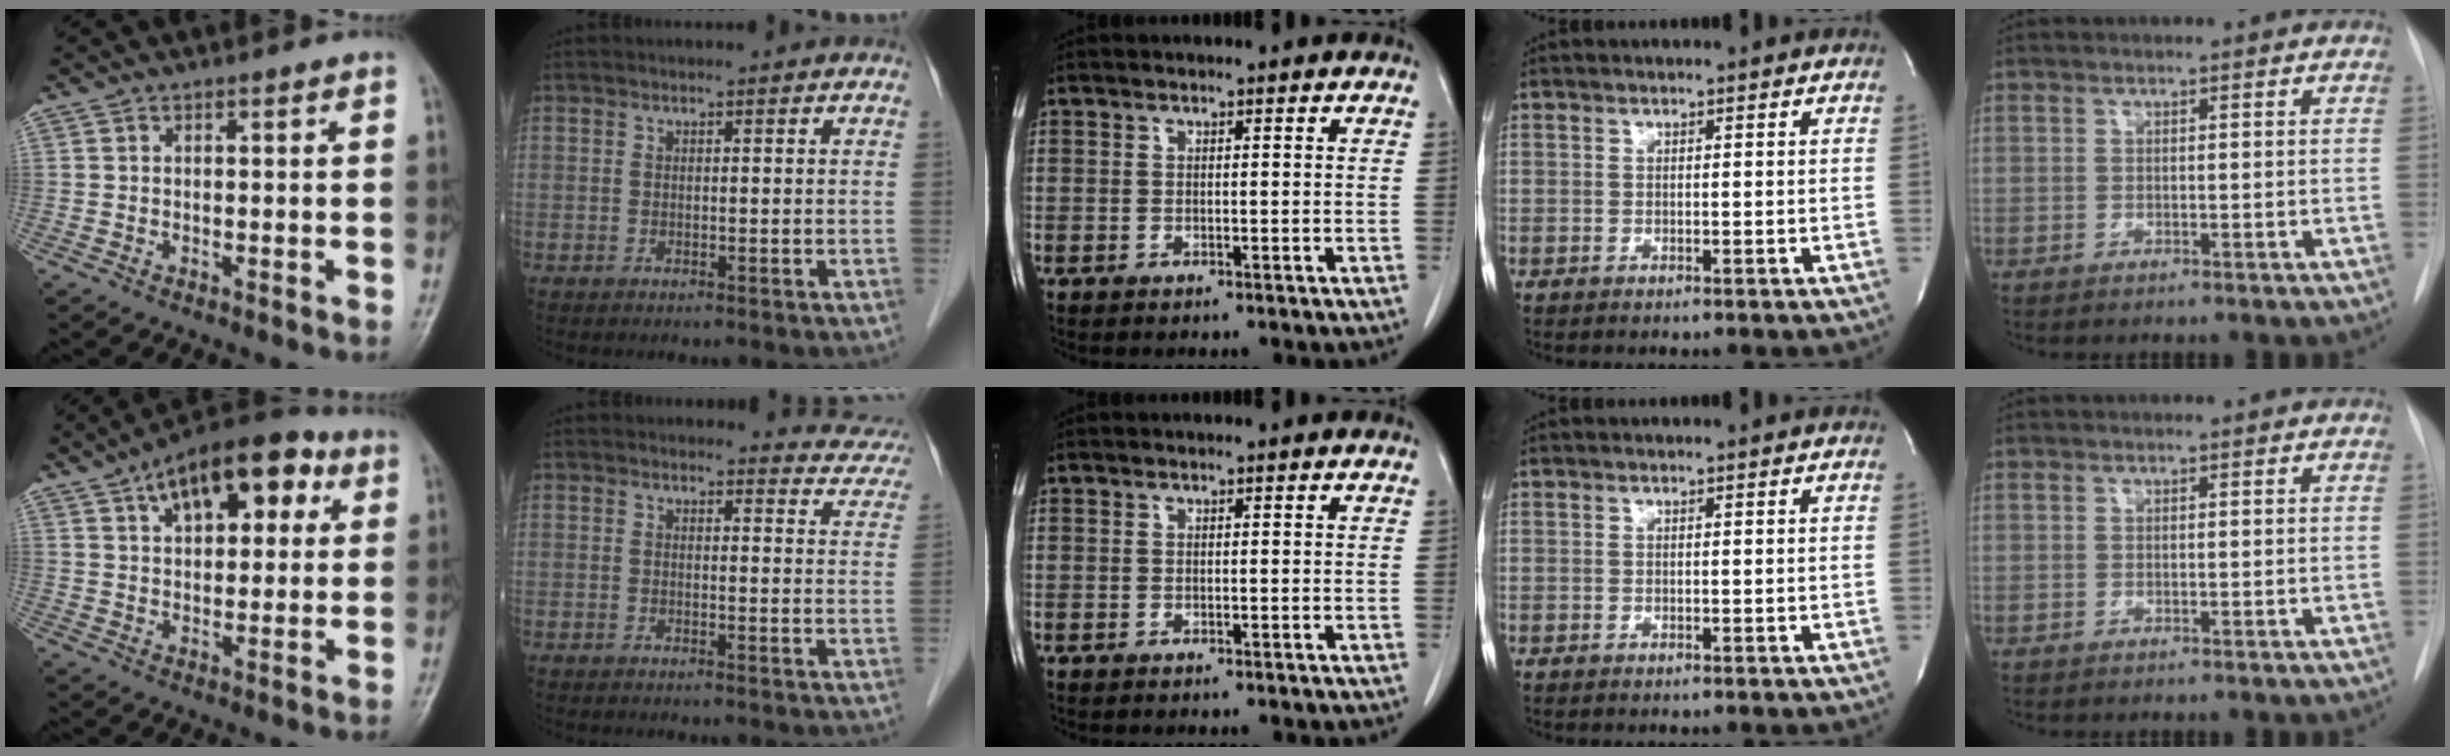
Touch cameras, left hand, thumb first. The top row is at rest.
{"thumb": {"total": 16.1, "force": [6.9, 8.3, 12.0], "torque": [-0.139, 0.007, 0.099]}, "index": {"total": 6.0, "force": [5.8, 1.5, -0.5], "torque": [0.029, -0.033, 0.030]}}